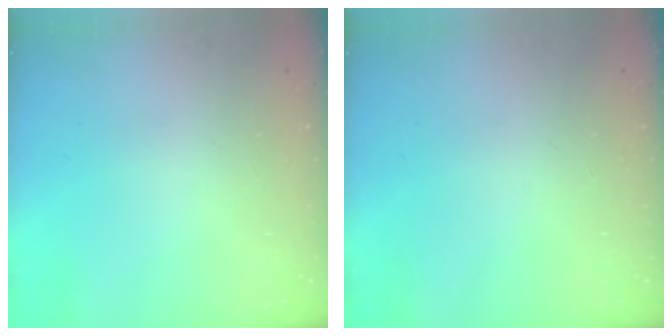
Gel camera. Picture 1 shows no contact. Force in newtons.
{"total": 0.0}